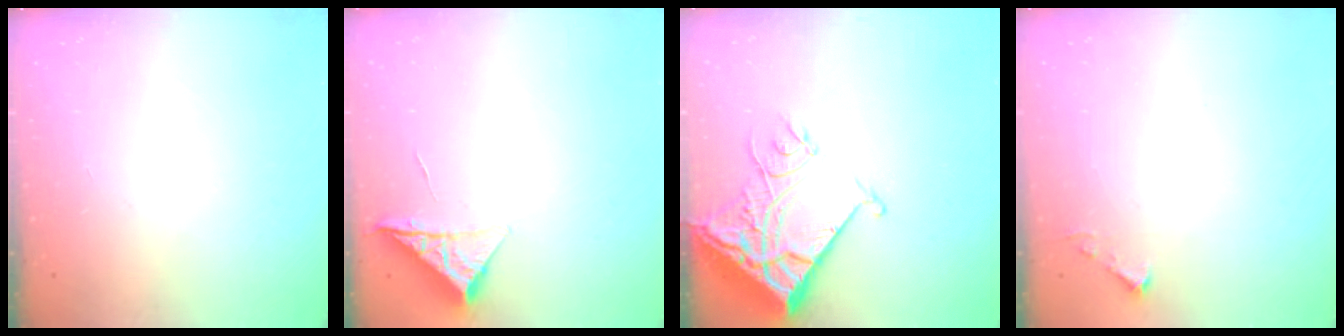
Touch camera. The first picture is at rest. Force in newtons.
{"total": 6.5, "press": 6.5, "slide": 0.3}
{"total": 12.8, "press": 12.7, "slide": 1.7}
{"total": 3.5, "press": 3.5, "slide": 0.4}